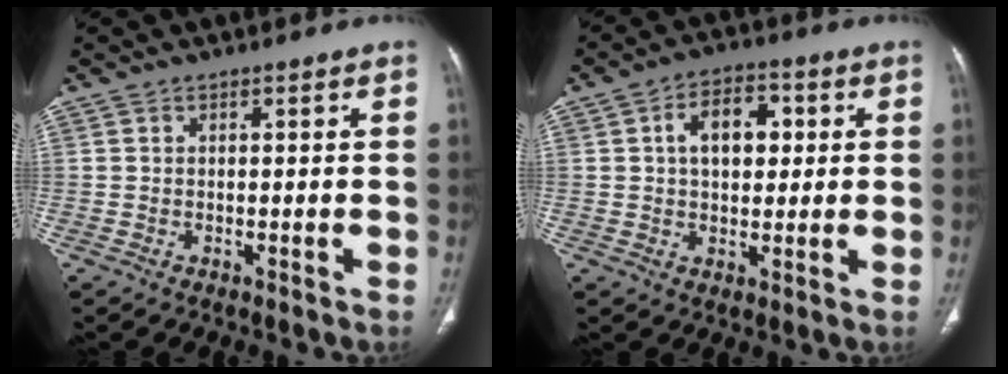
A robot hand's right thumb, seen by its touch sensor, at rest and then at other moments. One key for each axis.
{"total": 8.9, "fx": 1.8, "fy": 5.7, "fz": 6.5, "tx": -0.078, "ty": 0.010, "tz": 0.025}